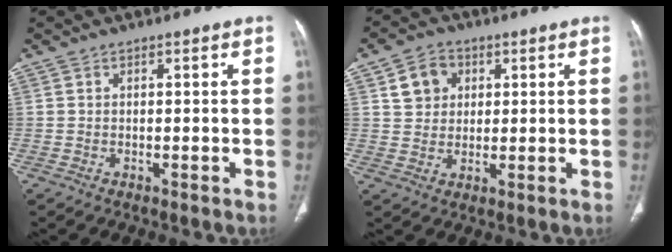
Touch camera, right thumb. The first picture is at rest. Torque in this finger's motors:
{"motor_torque": [0.05, -0.06, 0.77, 0.14, 0.07]}